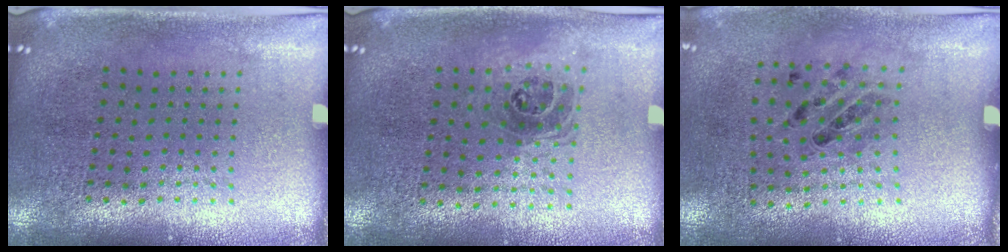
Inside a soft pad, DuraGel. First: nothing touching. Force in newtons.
{"total": 1.0, "press": 1.0, "slide": 0.3}
{"total": 1.1, "press": 0.7, "slide": 0.8}